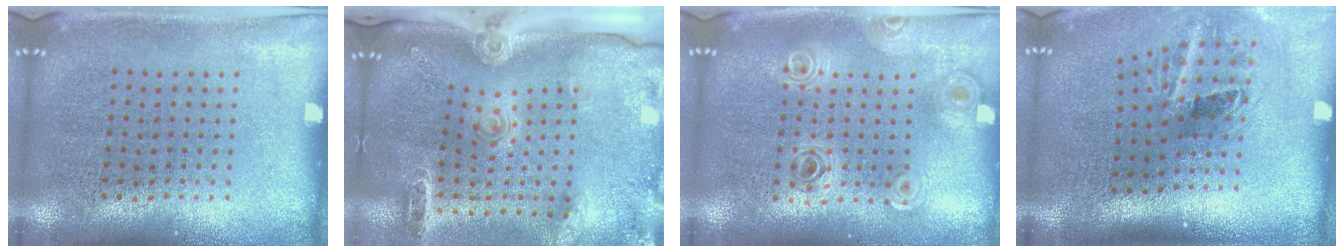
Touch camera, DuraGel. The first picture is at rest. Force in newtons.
{"total": 2.8, "press": 2.1, "slide": 1.9}
{"total": 0.8, "press": 0.8, "slide": 0.1}
{"total": 2.1, "press": 1.3, "slide": 1.7}